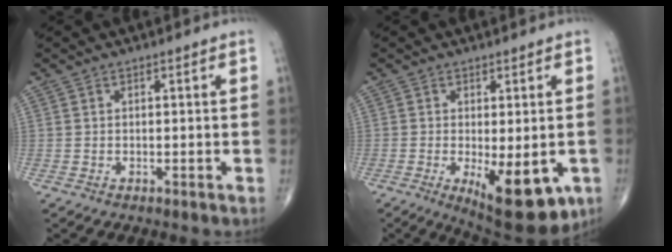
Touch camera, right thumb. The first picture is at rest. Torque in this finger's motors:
{"motor_torque": [-0.33, 0.42, 0.03, -0.22, 0.25]}